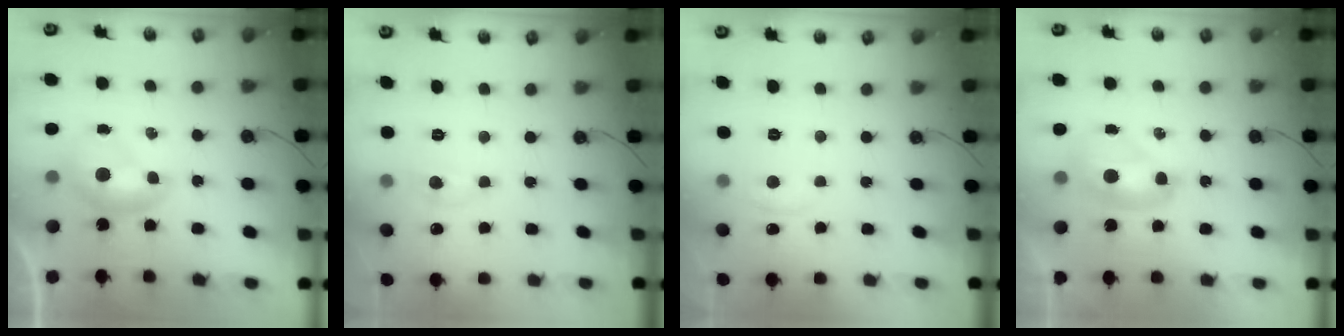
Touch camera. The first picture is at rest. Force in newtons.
{"total": 0.6, "press": 0.2, "slide": 0.5}
{"total": 1.5, "press": 1.4, "slide": 0.5}
{"total": 2.5, "press": 2.5, "slide": 0.1}